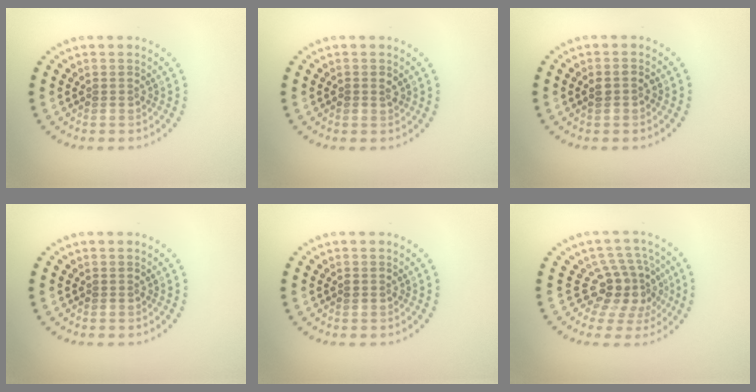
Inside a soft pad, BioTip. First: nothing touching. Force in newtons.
{"total": 0.8, "press": 0.8, "slide": 0.1}
{"total": 1.4, "press": 1.3, "slide": 0.3}
{"total": 0.0}
{"total": 0.6, "press": 0.6, "slide": 0.1}
{"total": 4.2, "press": 3.2, "slide": 2.8}